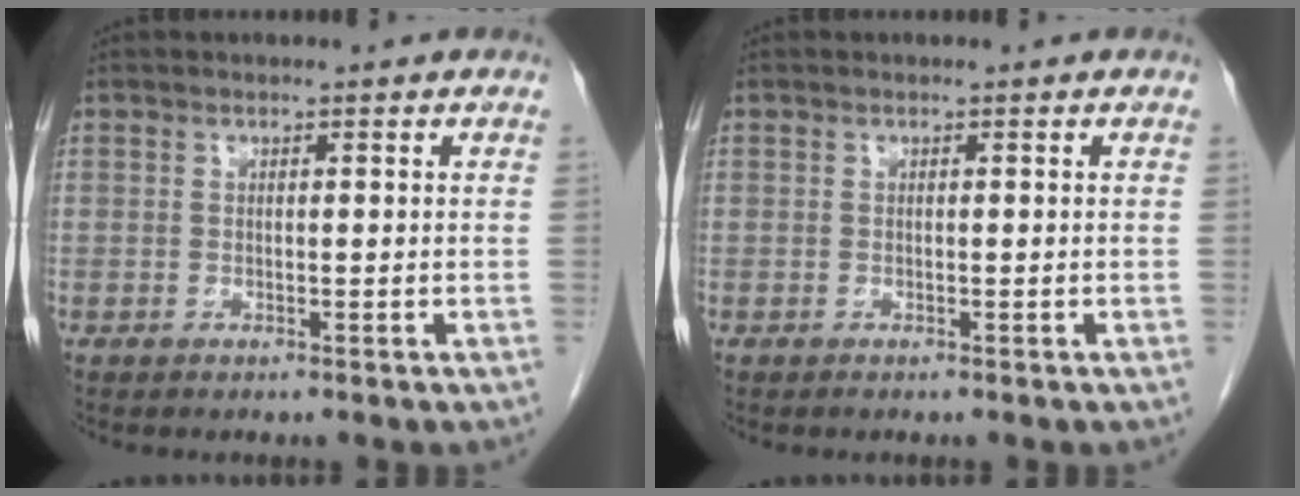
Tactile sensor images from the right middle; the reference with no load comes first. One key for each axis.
{"total": 0.0}